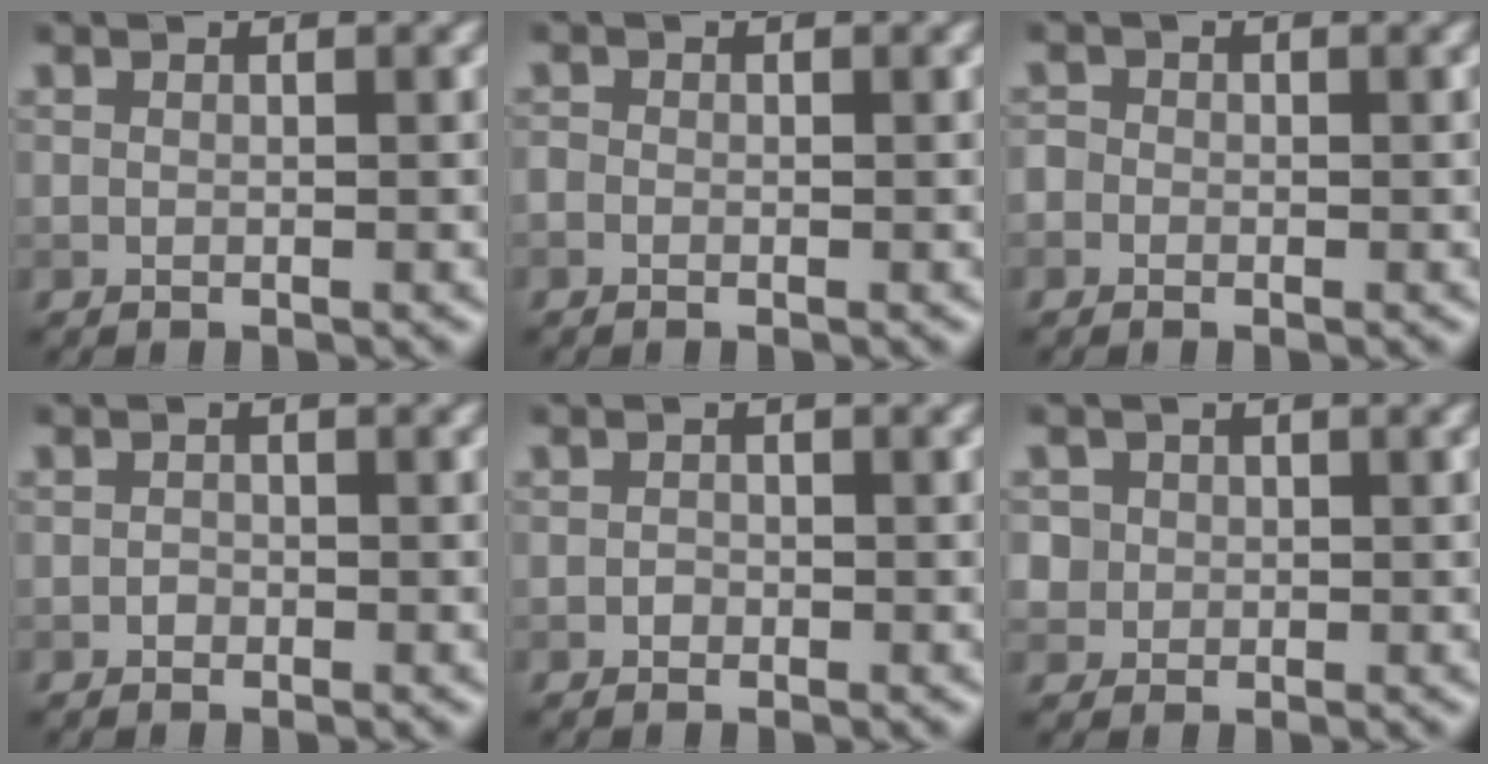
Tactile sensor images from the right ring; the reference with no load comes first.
{"total": 0.6, "force": [-0.3, 0.5, 0.1], "torque": [-0.002, -0.004, -0.009]}
{"total": 1.3, "force": [-0.2, 1.2, 0.3], "torque": [0.004, 0.003, -0.012]}
{"total": 0.7, "force": [-0.3, 0.6, 0.1], "torque": [0.001, -0.005, -0.008]}
{"total": 0.7, "force": [-0.3, 0.6, 0.1], "torque": [0.001, -0.004, -0.008]}
{"total": 2.1, "force": [0.5, 2.0, 0.5], "torque": [-0.013, 0.001, 0.025]}